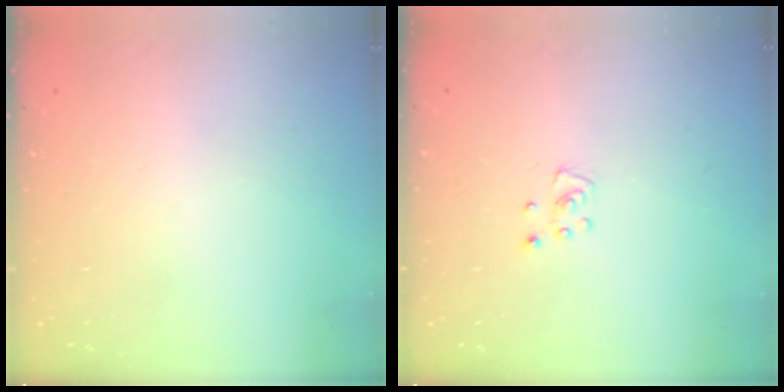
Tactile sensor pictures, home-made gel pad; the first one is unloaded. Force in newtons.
{"total": 3.6, "press": 3.6, "slide": 0.3}